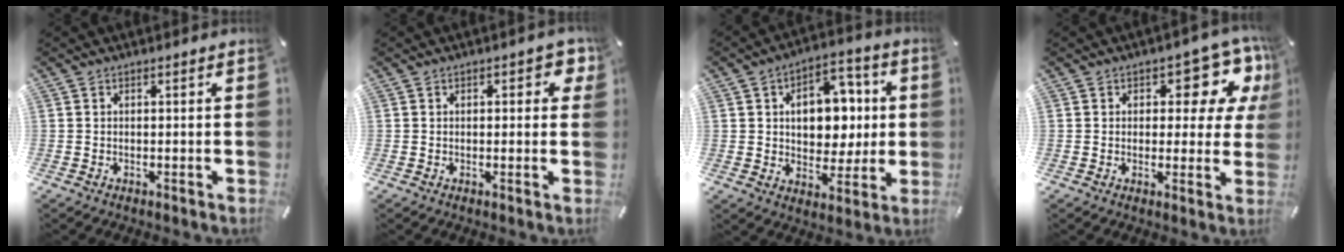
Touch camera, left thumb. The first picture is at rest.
{"total": 3.3, "force": [0.9, 1.9, 2.6], "torque": [-0.020, -0.003, 0.008]}
{"total": 12.5, "force": [1.3, 9.5, 8.1], "torque": [-0.101, 0.004, 0.024]}
{"total": 11.0, "force": [5.4, 5.9, 7.5], "torque": [-0.084, -0.039, 0.089]}